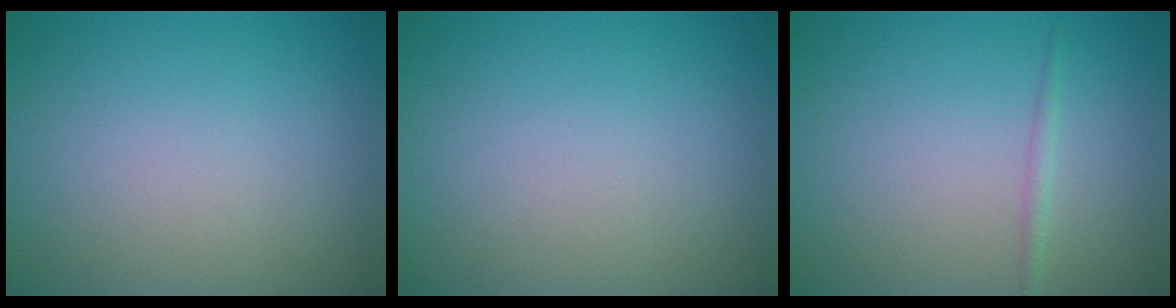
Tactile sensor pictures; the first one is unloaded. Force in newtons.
{"total": 0.0}
{"total": 0.8, "press": 0.8, "slide": 0.1}